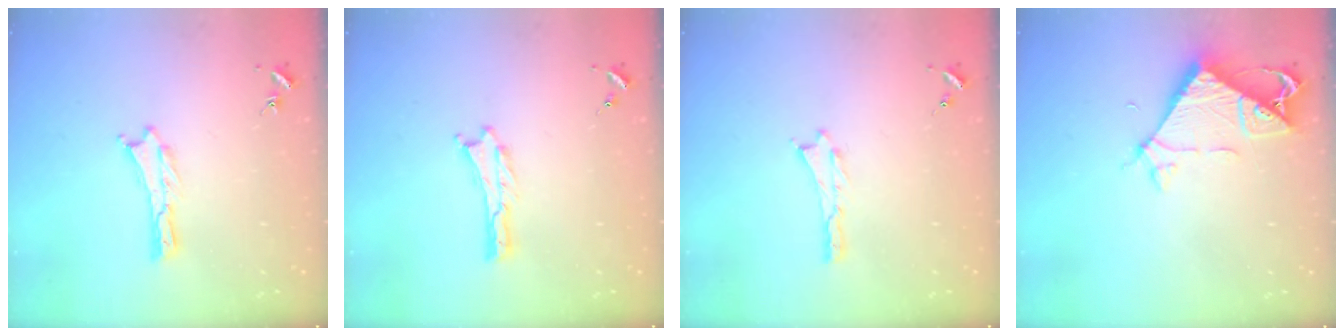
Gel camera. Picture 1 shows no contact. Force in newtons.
{"total": 0.0}
{"total": 0.0}
{"total": 6.8, "press": 6.8, "slide": 0.6}